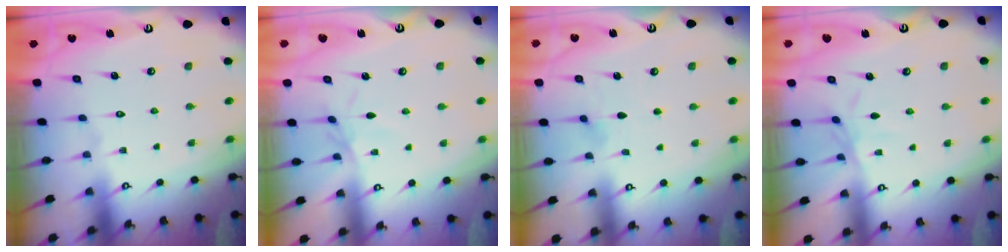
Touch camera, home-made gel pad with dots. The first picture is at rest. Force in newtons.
{"total": 2.3, "press": 2.3, "slide": 0.5}
{"total": 4.6, "press": 4.3, "slide": 1.5}
{"total": 3.0, "press": 3.0, "slide": 0.1}